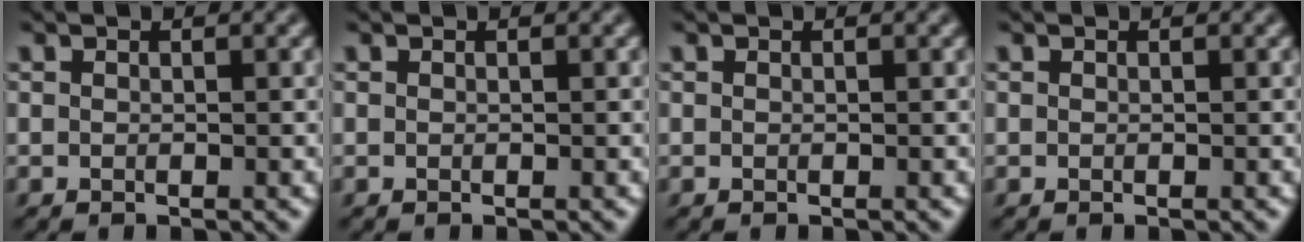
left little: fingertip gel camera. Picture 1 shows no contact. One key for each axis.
{"total": 0.0}
{"total": 0.0}
{"total": 0.0}